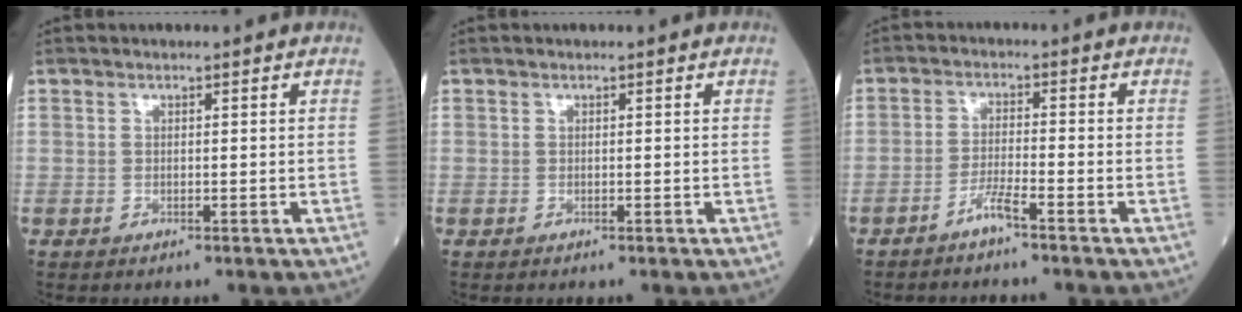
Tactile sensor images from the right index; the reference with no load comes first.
{"total": 0.0}
{"total": 3.0, "force": [-2.3, -0.3, 1.9], "torque": [-0.040, -0.002, -0.047]}